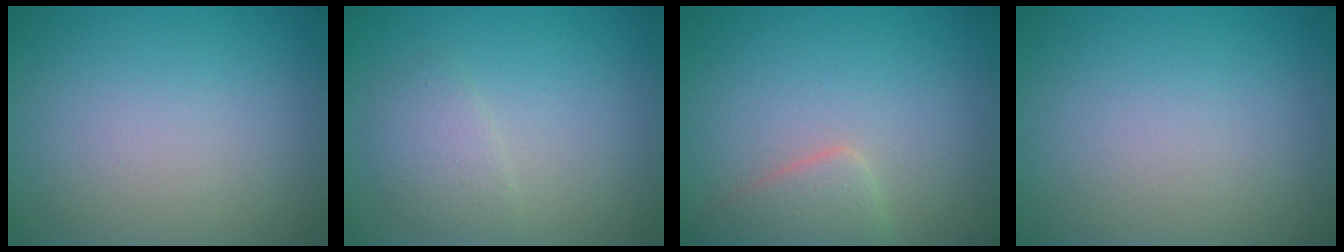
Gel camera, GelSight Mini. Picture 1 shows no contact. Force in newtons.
{"total": 2.0, "press": 2.0, "slide": 0.1}
{"total": 2.7, "press": 2.7, "slide": 0.1}
{"total": 0.0}